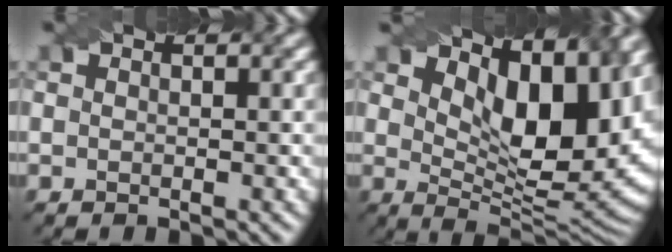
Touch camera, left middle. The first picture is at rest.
{"total": 11.3, "force": [5.1, 4.8, 8.8], "torque": [-0.142, 0.004, 0.088]}